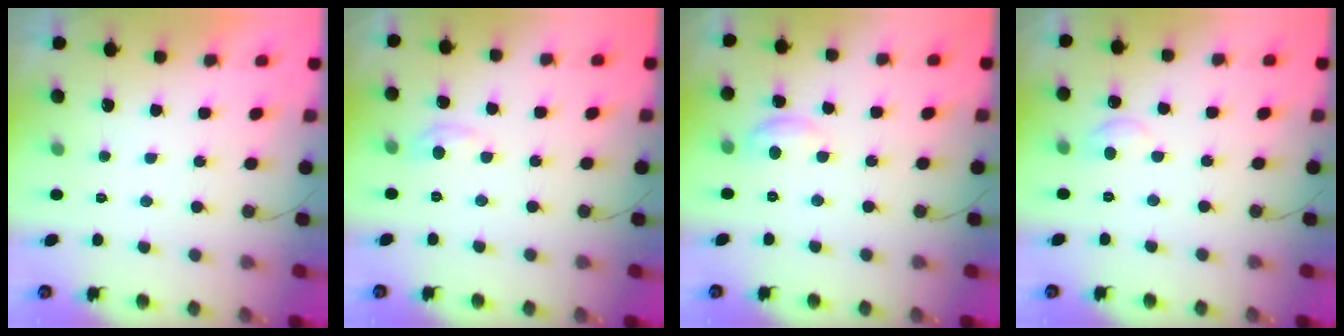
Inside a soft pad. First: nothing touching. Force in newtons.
{"total": 4.3, "press": 4.3, "slide": 0.6}
{"total": 4.5, "press": 4.5, "slide": 0.3}
{"total": 6.8, "press": 6.7, "slide": 0.7}